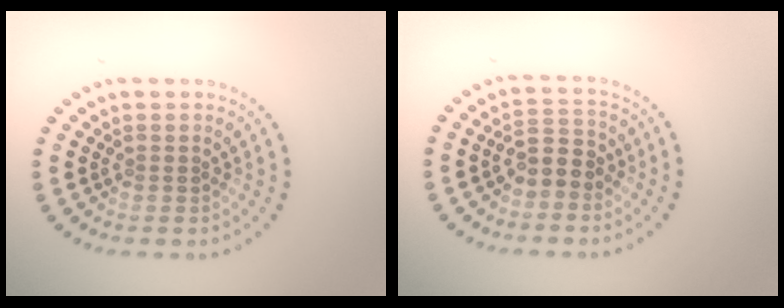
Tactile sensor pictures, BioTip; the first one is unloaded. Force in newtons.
{"total": 2.7, "press": 2.5, "slide": 1.0}